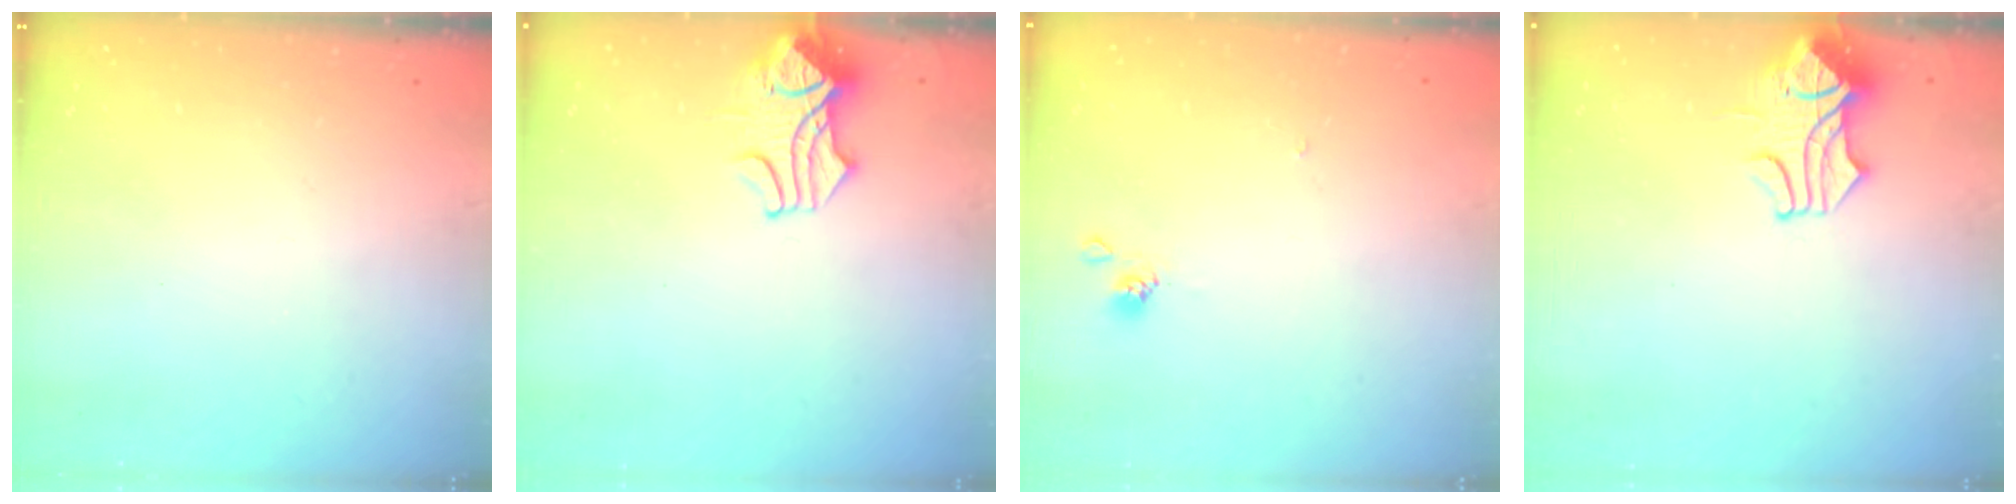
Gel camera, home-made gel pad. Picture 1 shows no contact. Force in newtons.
{"total": 1.2, "press": 0.0, "slide": 1.2}
{"total": 1.9, "press": 1.9, "slide": 0.2}
{"total": 1.2, "press": 0.9, "slide": 0.8}